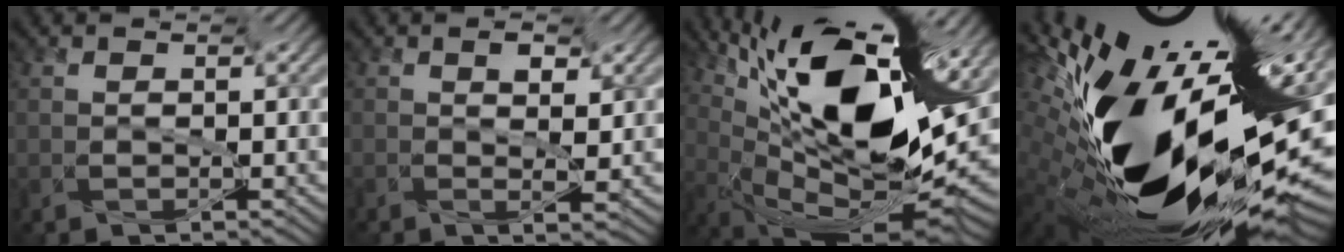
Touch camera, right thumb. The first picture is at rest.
{"total": 2.5, "force": [0.8, 0.7, 2.3], "torque": [-0.045, -0.008, 0.008]}
{"total": 15.1, "force": [4.3, 4.1, 13.9], "torque": [-0.220, 0.014, 0.074]}
{"total": 16.9, "force": [-0.4, 6.8, 15.5], "torque": [-0.236, -0.039, -0.004]}